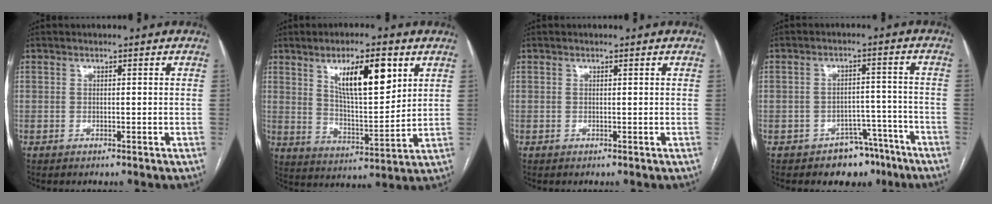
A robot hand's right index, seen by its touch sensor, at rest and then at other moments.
{"total": 12.3, "force": [5.9, 3.2, 10.4], "torque": [-0.175, -0.002, 0.106]}
{"total": 0.0}
{"total": 6.7, "force": [-4.9, 4.4, 1.1], "torque": [0.009, 0.033, -0.064]}